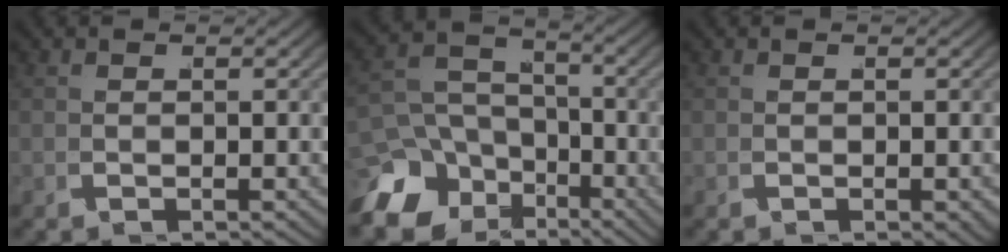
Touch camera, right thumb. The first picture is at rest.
{"total": 11.1, "force": [-4.1, 8.7, 5.5], "torque": [-0.086, -0.034, -0.058]}
{"total": 0.6, "force": [-0.3, 0.3, 0.5], "torque": [-0.004, -0.003, -0.001]}